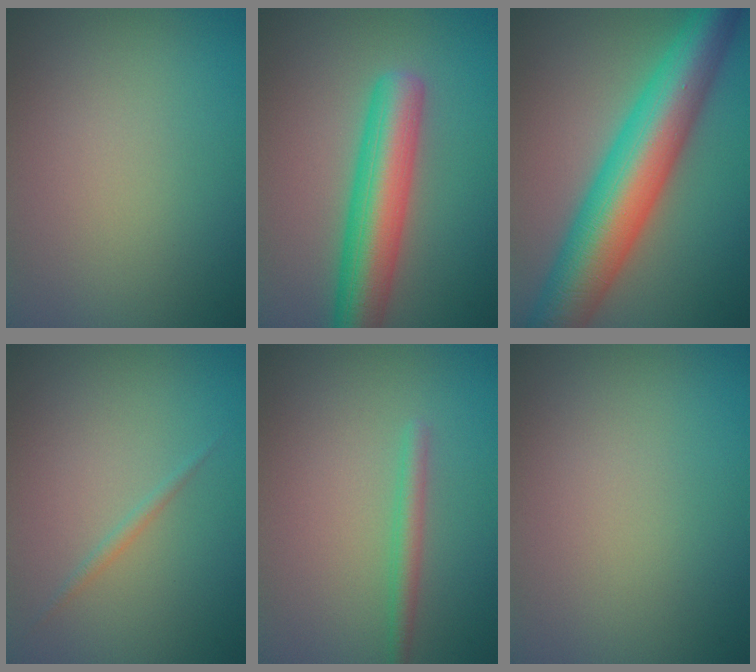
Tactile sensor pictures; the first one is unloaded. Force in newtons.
{"total": 6.9, "press": 6.9, "slide": 0.4}
{"total": 11.2, "press": 11.2, "slide": 0.1}
{"total": 0.7, "press": 0.7, "slide": 0.1}
{"total": 1.7, "press": 1.7, "slide": 0.1}
{"total": 0.0}